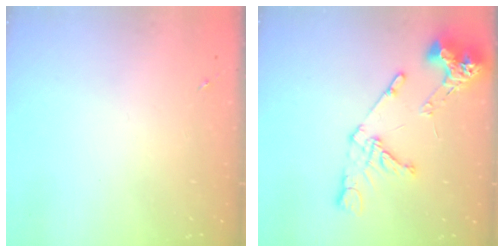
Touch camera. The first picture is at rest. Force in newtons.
{"total": 15.7, "press": 15.5, "slide": 1.9}